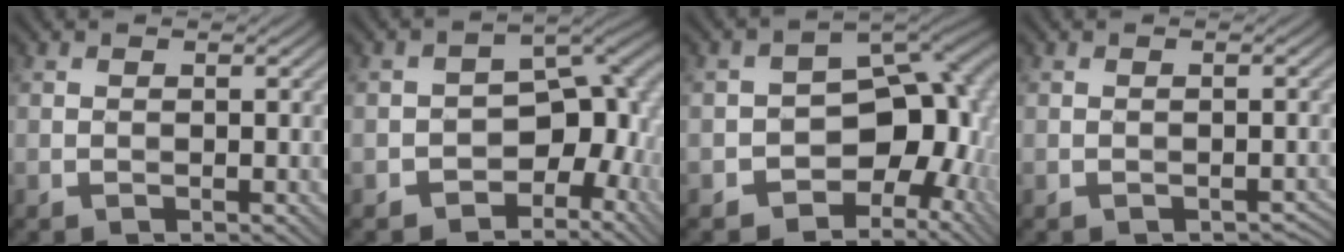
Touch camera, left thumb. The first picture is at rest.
{"total": 8.9, "force": [-3.7, 6.1, 5.4], "torque": [-0.057, -0.006, -0.067]}
{"total": 11.8, "force": [-3.7, 8.6, 7.3], "torque": [-0.074, -0.014, -0.065]}
{"total": 1.0, "force": [-0.7, 0.4, 0.6], "torque": [-0.007, -0.003, -0.008]}